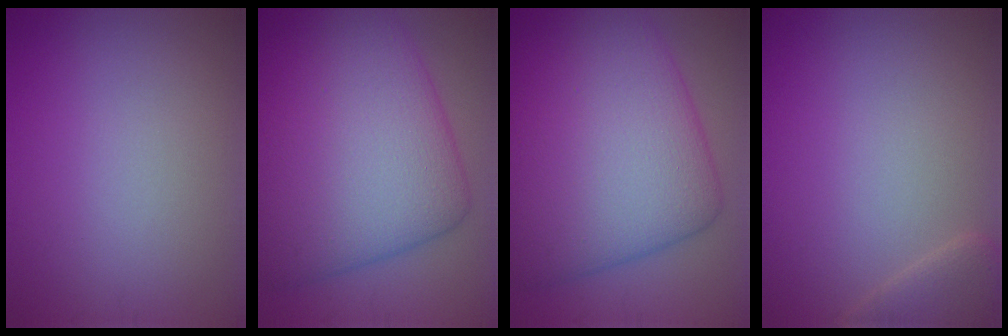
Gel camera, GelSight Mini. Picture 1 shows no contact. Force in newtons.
{"total": 13.6, "press": 13.6, "slide": 0.3}
{"total": 13.6, "press": 13.6, "slide": 0.3}
{"total": 2.5, "press": 2.5, "slide": 0.1}